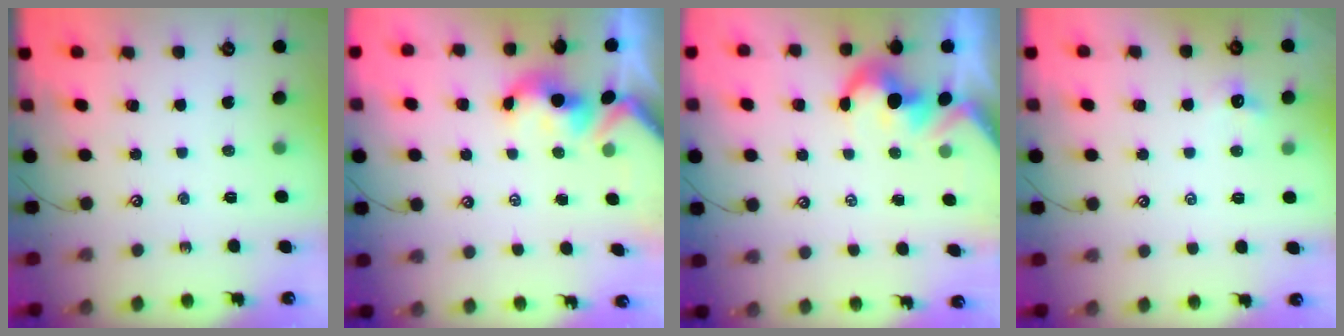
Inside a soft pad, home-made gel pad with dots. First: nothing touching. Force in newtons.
{"total": 1.7, "press": 1.5, "slide": 0.7}
{"total": 1.2, "press": 0.9, "slide": 0.8}
{"total": 0.7, "press": 0.3, "slide": 0.6}